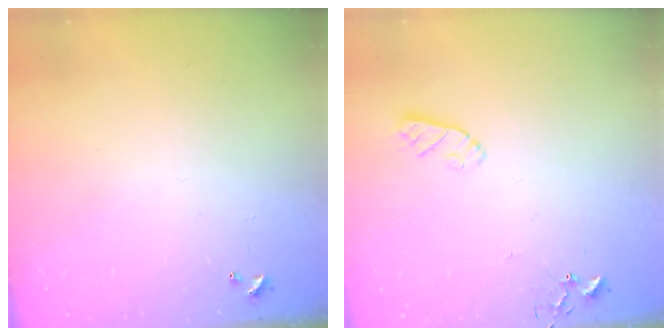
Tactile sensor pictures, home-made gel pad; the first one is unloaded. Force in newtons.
{"total": 6.0, "press": 6.0, "slide": 0.3}